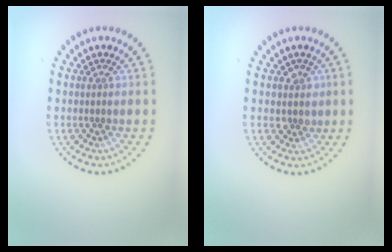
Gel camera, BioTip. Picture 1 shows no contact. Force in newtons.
{"total": 1.7, "press": 1.4, "slide": 0.9}